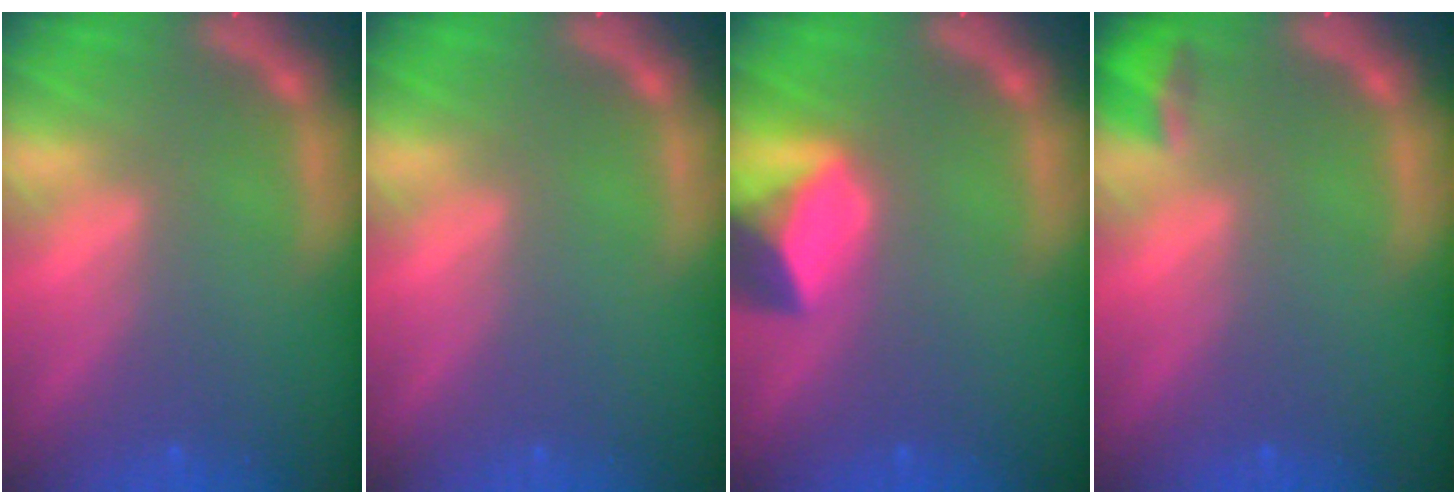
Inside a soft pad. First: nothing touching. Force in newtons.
{"total": 0.0}
{"total": 5.4}
{"total": 1.9}